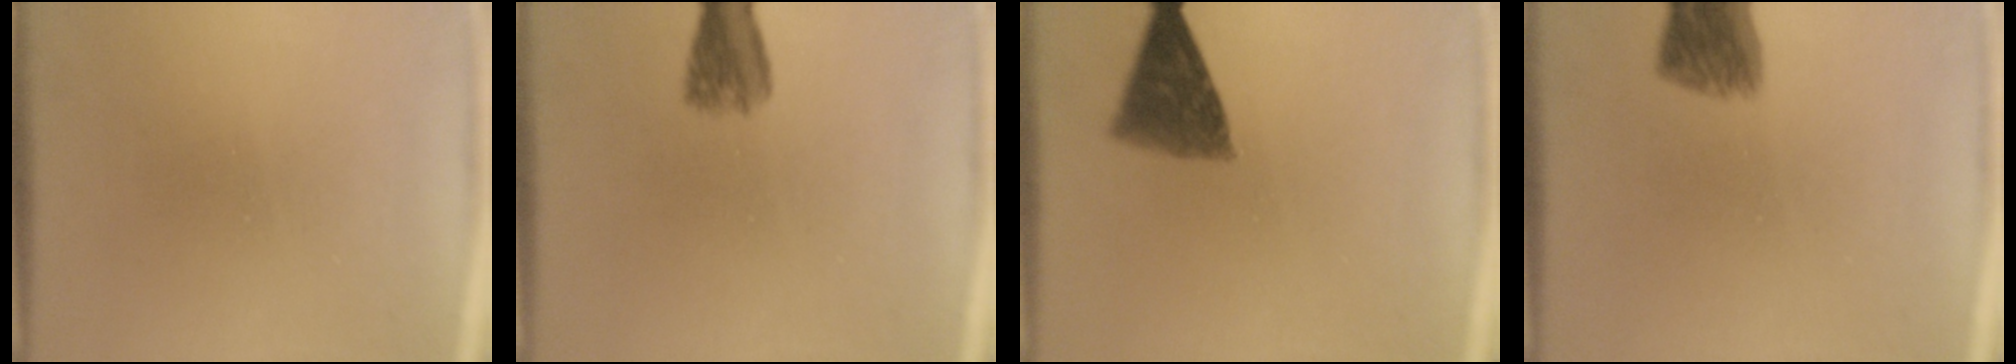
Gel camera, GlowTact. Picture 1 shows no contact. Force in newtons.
{"total": 4.0}
{"total": 8.2}
{"total": 6.7}